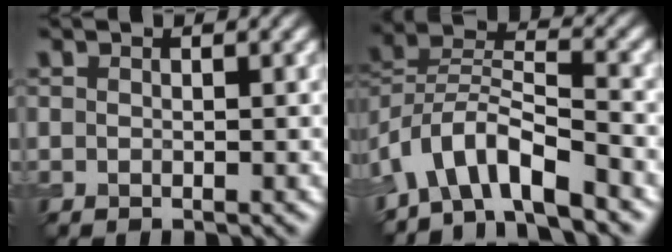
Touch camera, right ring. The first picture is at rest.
{"total": 6.8, "force": [-5.0, 2.4, 4.0], "torque": [-0.063, 0.006, -0.100]}